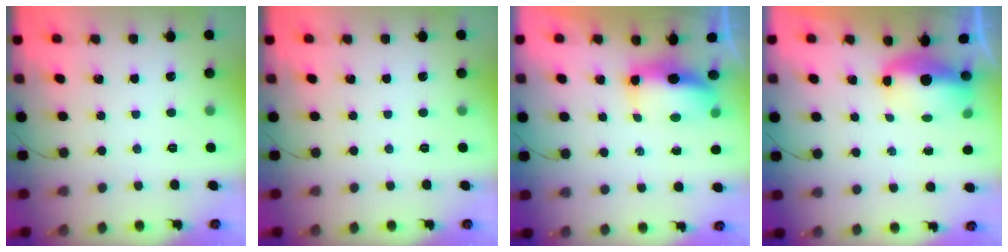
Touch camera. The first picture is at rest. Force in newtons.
{"total": 0.0}
{"total": 13.9, "press": 9.2, "slide": 10.5}
{"total": 9.0, "press": 7.7, "slide": 4.7}